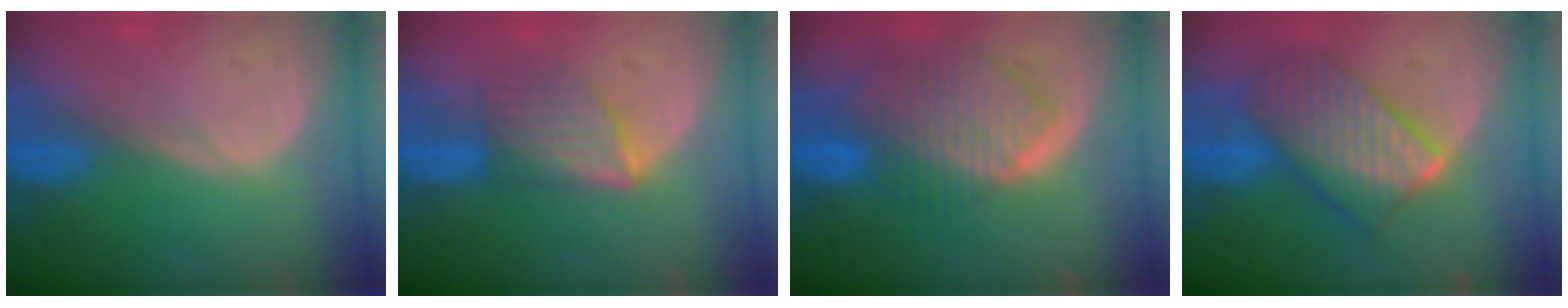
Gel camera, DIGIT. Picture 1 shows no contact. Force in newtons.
{"total": 5.9, "press": 5.7, "slide": 1.5}
{"total": 9.9, "press": 8.4, "slide": 5.2}
{"total": 10.1, "press": 10.1, "slide": 0.7}